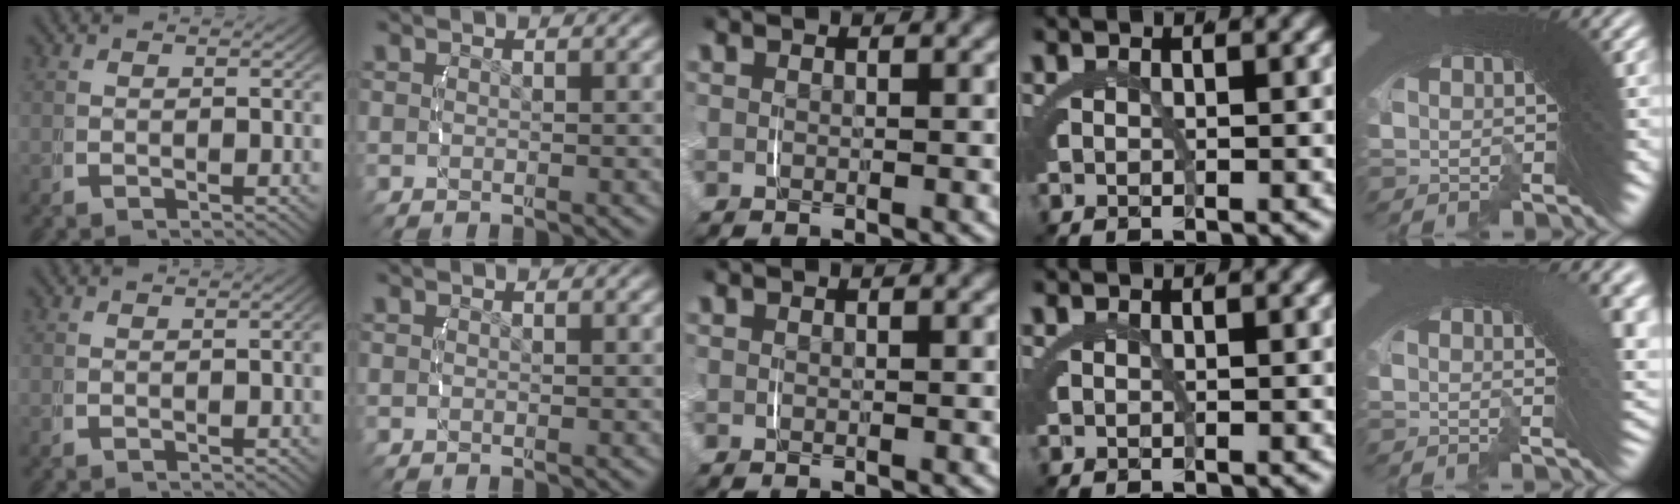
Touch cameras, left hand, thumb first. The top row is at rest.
{"thumb": {"total": 0.8, "force": [-0.2, 0.3, 0.7], "torque": [-0.004, 0.000, -0.002]}, "little": {"total": 4.3, "force": [0.4, 1.9, 3.9], "torque": [-0.023, 0.014, -0.003]}}